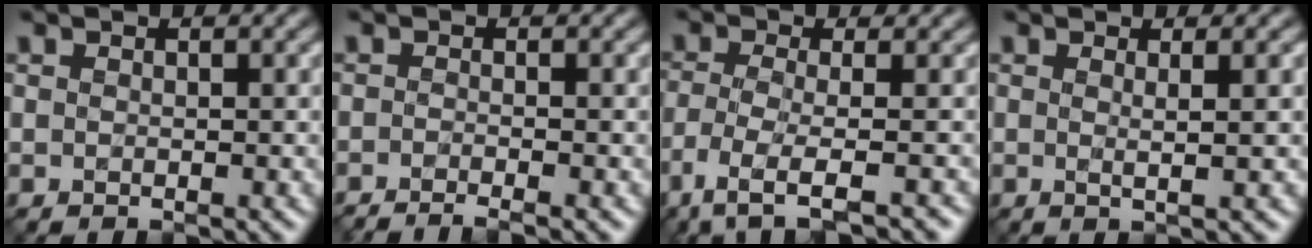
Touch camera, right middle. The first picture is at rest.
{"total": 2.5, "force": [-1.7, 0.5, 1.8], "torque": [-0.016, -0.006, -0.040]}
{"total": 5.2, "force": [-3.2, 1.3, 3.9], "torque": [-0.067, -0.005, -0.067]}
{"total": 2.3, "force": [0.3, 0.6, 2.2], "torque": [-0.034, 0.001, -0.002]}